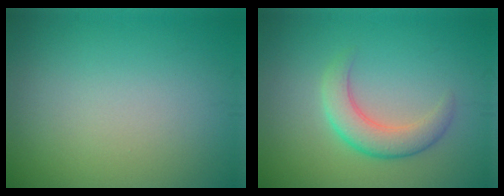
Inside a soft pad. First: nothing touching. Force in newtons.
{"total": 3.7, "press": 3.7, "slide": 0.3}